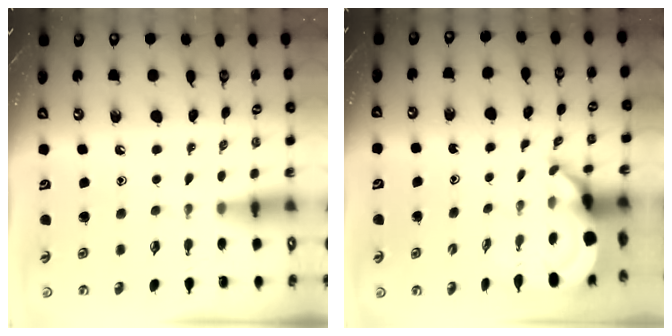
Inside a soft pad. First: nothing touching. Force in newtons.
{"total": 5.5, "press": 5.4, "slide": 0.8}